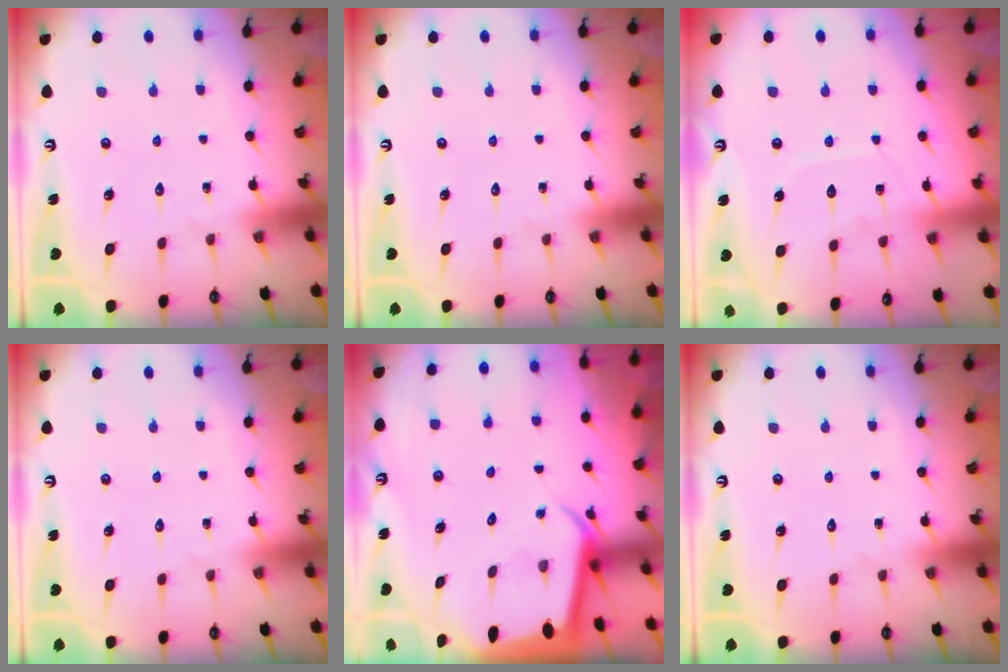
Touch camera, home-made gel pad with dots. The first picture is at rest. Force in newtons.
{"total": 0.0}
{"total": 7.4, "press": 7.4, "slide": 0.8}
{"total": 0.0}
{"total": 3.0, "press": 3.0, "slide": 0.3}
{"total": 0.0}